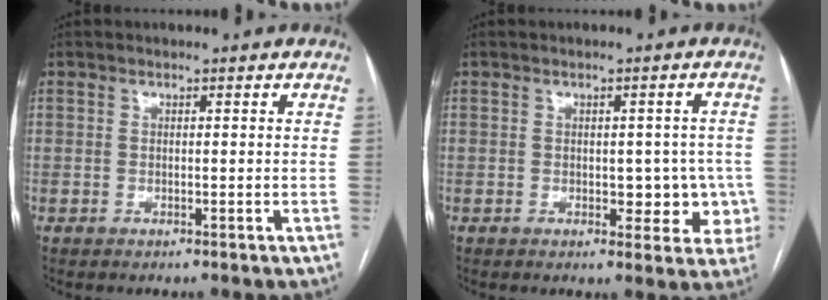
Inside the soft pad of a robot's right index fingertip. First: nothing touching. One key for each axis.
{"total": 5.8, "fx": -0.9, "fy": 3.4, "fz": 4.7, "tx": -0.037, "ty": 0.016, "tz": -0.005}